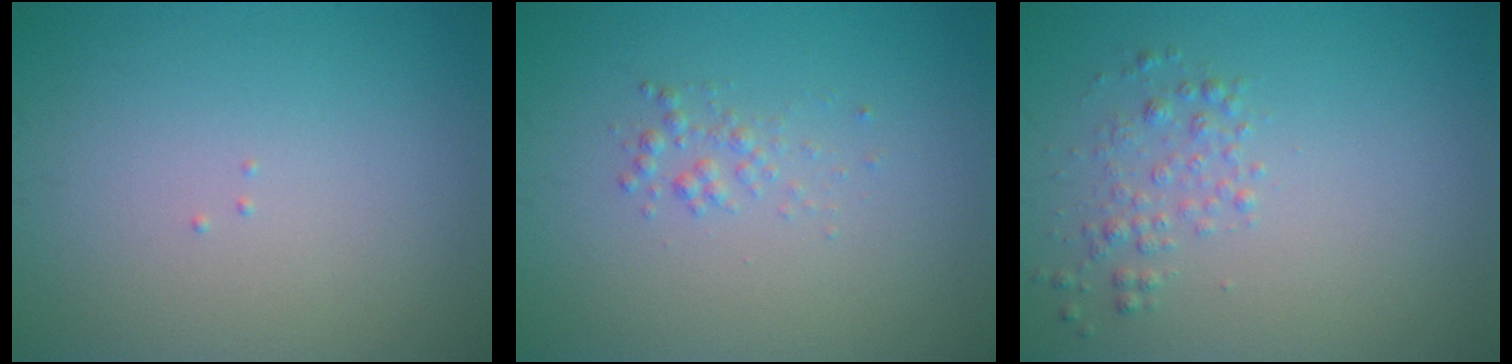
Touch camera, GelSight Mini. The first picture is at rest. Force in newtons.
{"total": 1.1, "press": 1.1, "slide": 0.1}
{"total": 1.7, "press": 1.7, "slide": 0.1}